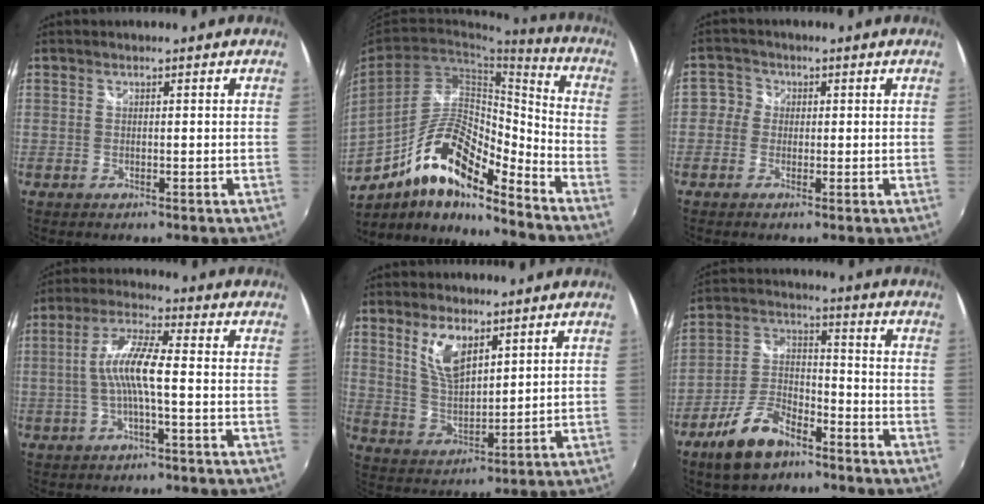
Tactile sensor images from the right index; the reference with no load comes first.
{"total": 16.6, "force": [-10.3, 5.3, 12.0], "torque": [-0.218, 0.001, -0.191]}
{"total": 3.2, "force": [-1.0, 3.0, 0.4], "torque": [0.001, 0.006, -0.030]}
{"total": 8.2, "force": [-1.3, 0.9, 8.1], "torque": [-0.172, 0.010, -0.023]}
{"total": 8.6, "force": [4.7, 3.9, 6.1], "torque": [-0.114, -0.001, 0.098]}
{"total": 12.0, "force": [-8.0, 5.6, 7.0], "torque": [-0.155, 0.007, -0.144]}